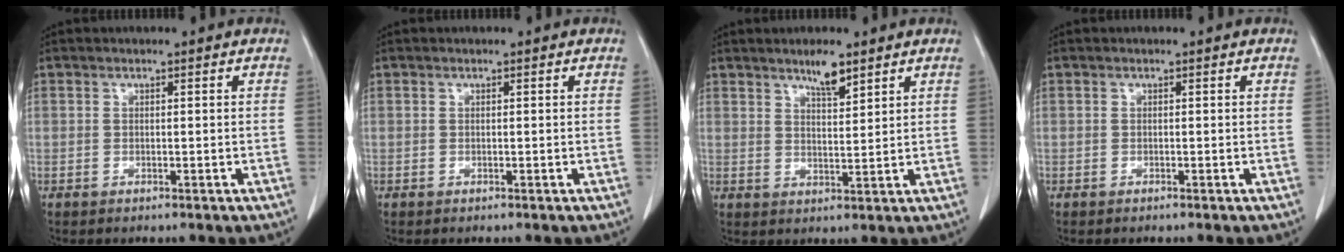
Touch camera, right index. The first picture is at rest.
{"total": 0.0}
{"total": 4.4, "force": [3.1, 1.0, 2.9], "torque": [-0.051, -0.002, 0.053]}
{"total": 0.0}